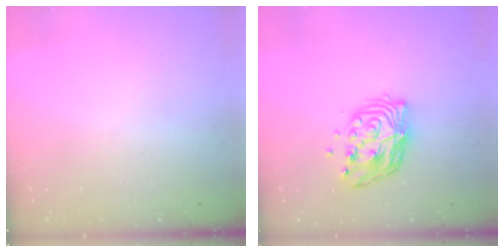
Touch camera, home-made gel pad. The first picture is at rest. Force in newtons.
{"total": 11.1, "press": 11.1, "slide": 1.1}